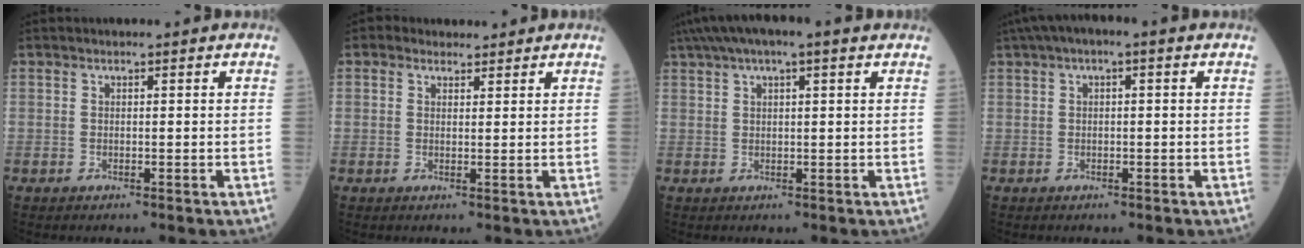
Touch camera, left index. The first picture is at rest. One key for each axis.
{"total": 2.4, "fx": 1.9, "fy": 1.5, "fz": 0.2, "tx": -0.002, "ty": 0.011, "tz": 0.026}
{"total": 8.9, "fx": 6.0, "fy": 1.8, "fz": 6.3, "tx": -0.110, "ty": 0.048, "tz": 0.096}
{"total": 4.2, "fx": 1.8, "fy": 1.2, "fz": 3.6, "tx": -0.065, "ty": 0.026, "tz": 0.026}